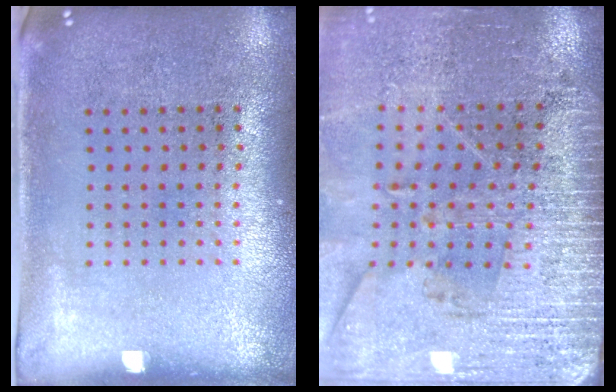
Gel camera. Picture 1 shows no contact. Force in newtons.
{"total": 3.0, "press": 3.0, "slide": 0.5}